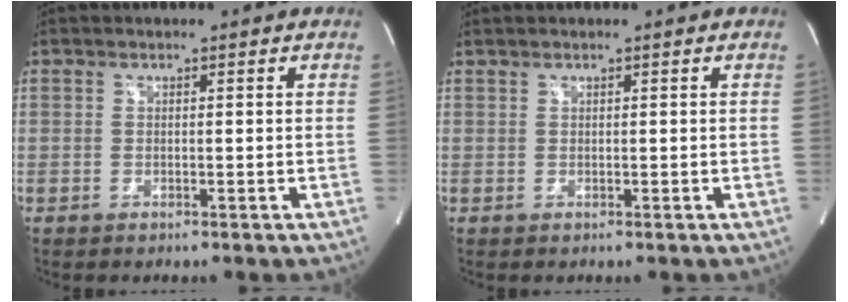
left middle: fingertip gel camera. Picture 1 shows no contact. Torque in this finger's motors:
{"motor_torque": [0.16, -0.07, 0.07, -0.01]}